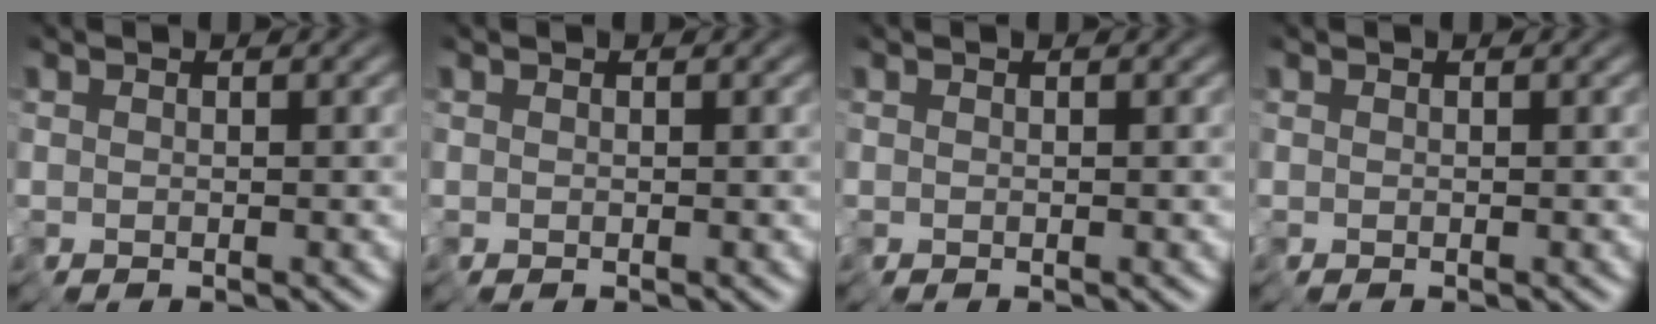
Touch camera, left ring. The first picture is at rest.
{"total": 0.0}
{"total": 0.0}
{"total": 0.0}